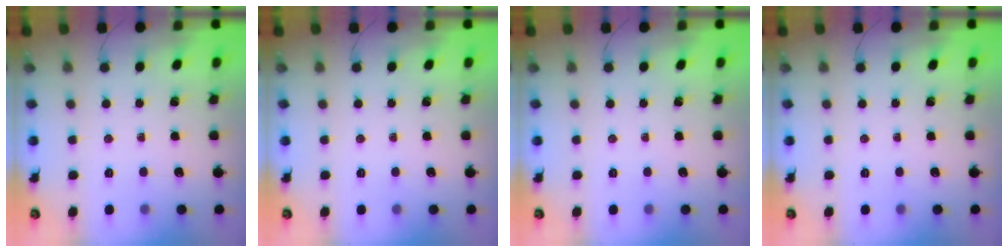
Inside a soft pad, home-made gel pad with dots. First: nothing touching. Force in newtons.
{"total": 0.0}
{"total": 0.0}
{"total": 0.0}